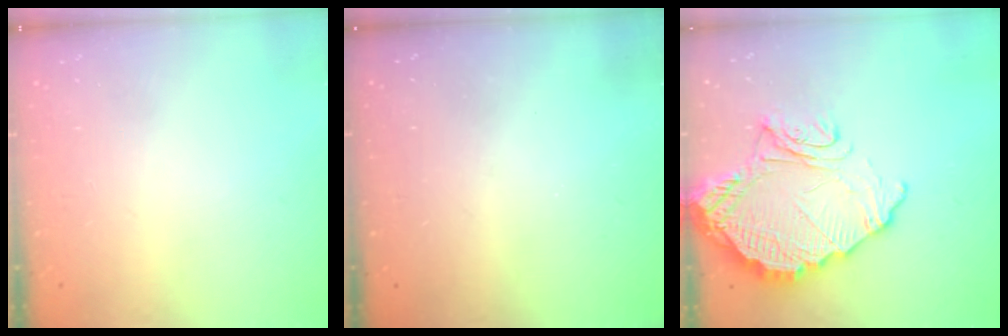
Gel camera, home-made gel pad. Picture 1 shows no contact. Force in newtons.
{"total": 3.0, "press": 3.0, "slide": 0.1}
{"total": 15.7, "press": 15.6, "slide": 1.4}